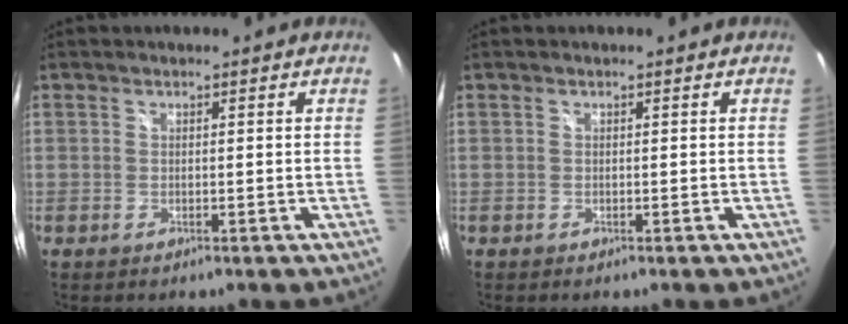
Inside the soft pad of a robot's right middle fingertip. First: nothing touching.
{"total": 0.0}